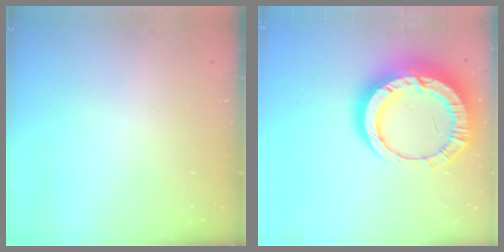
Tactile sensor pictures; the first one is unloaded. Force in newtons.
{"total": 20.6, "press": 20.5, "slide": 1.9}